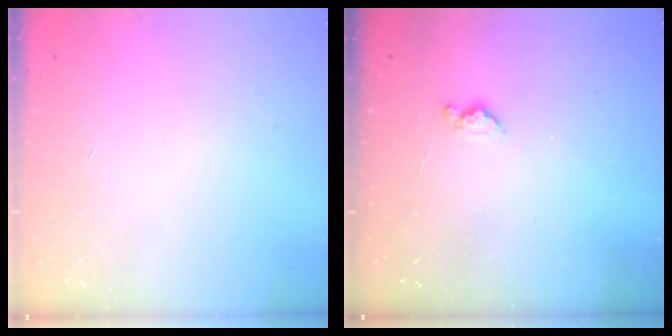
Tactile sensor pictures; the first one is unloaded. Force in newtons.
{"total": 7.3, "press": 7.3, "slide": 0.8}